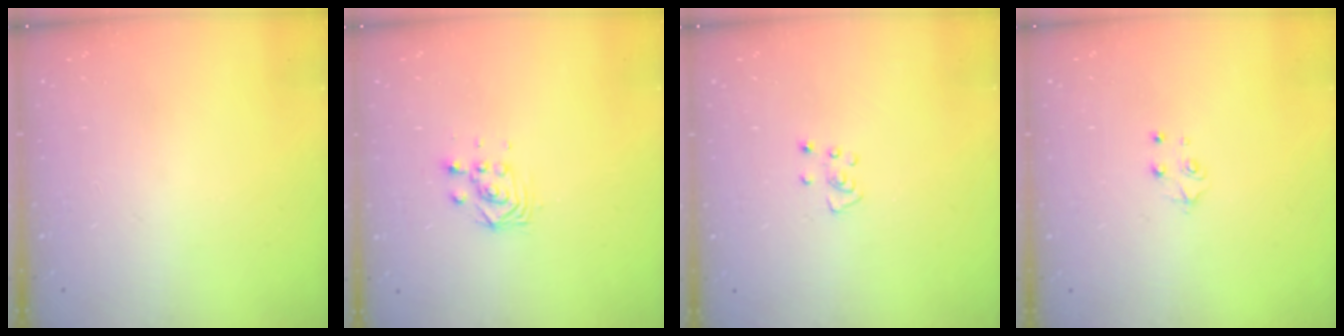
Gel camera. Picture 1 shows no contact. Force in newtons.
{"total": 3.0, "press": 3.0, "slide": 0.0}
{"total": 3.8, "press": 3.8, "slide": 0.3}
{"total": 3.9, "press": 3.8, "slide": 0.5}